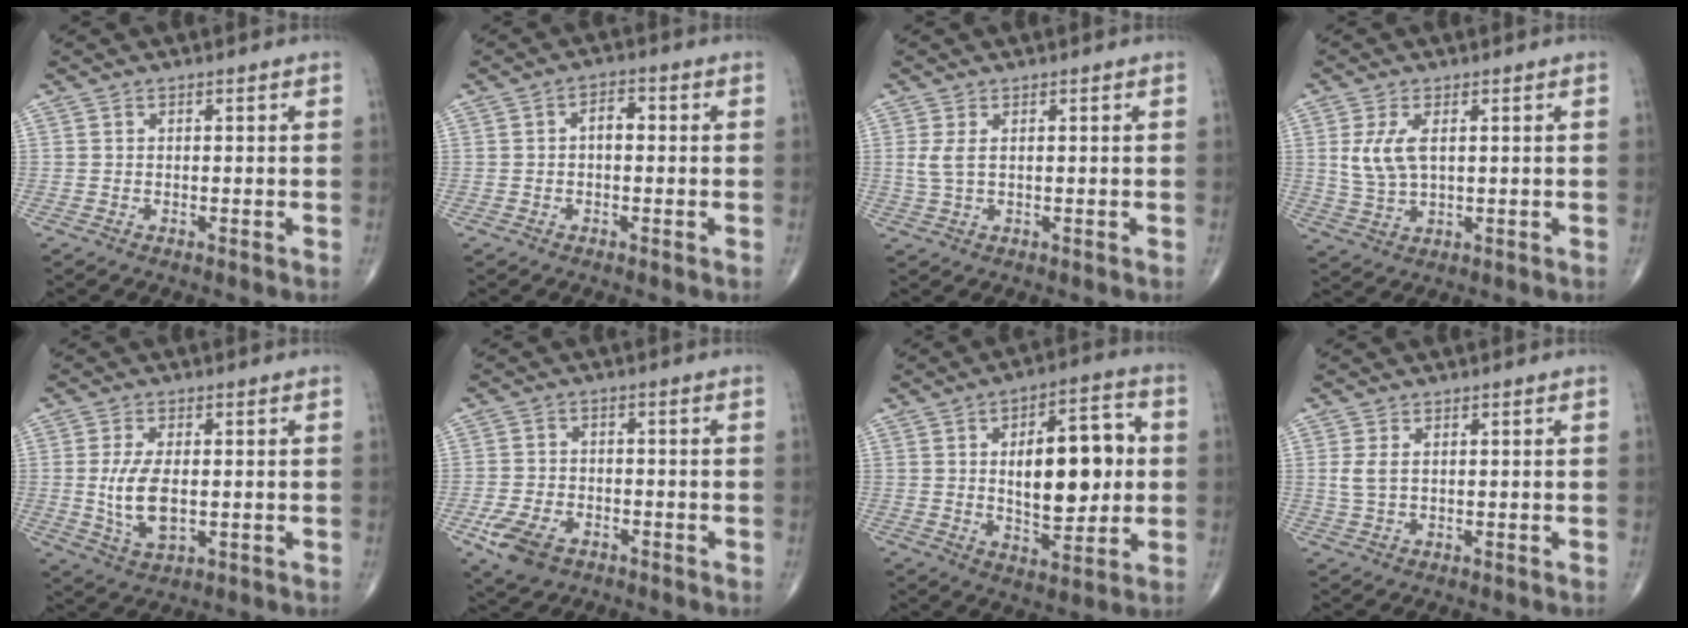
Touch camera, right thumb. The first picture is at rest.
{"total": 3.0, "force": [0.0, 1.8, 2.5], "torque": [-0.031, 0.012, -0.005]}
{"total": 2.6, "force": [0.6, 1.1, 2.3], "torque": [-0.061, 0.003, 0.019]}
{"total": 6.4, "force": [1.5, 3.1, 5.4], "torque": [-0.116, -0.007, 0.037]}
{"total": 8.3, "force": [-0.3, 4.1, 7.2], "torque": [-0.141, -0.012, 0.000]}
{"total": 7.6, "force": [-3.8, 4.7, 4.6], "torque": [-0.092, 0.009, -0.064]}
{"total": 17.2, "force": [1.6, 8.1, 15.0], "torque": [-0.190, 0.006, 0.028]}
{"total": 2.6, "force": [0.6, 1.5, 2.1], "torque": [-0.053, 0.003, 0.017]}